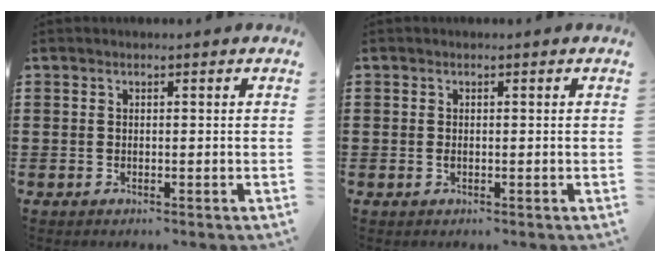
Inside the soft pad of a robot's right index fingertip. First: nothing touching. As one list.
[{"total": 0.6, "force": [-0.2, 0.4, 0.4], "torque": [-0.008, 0.001, -0.004]}]